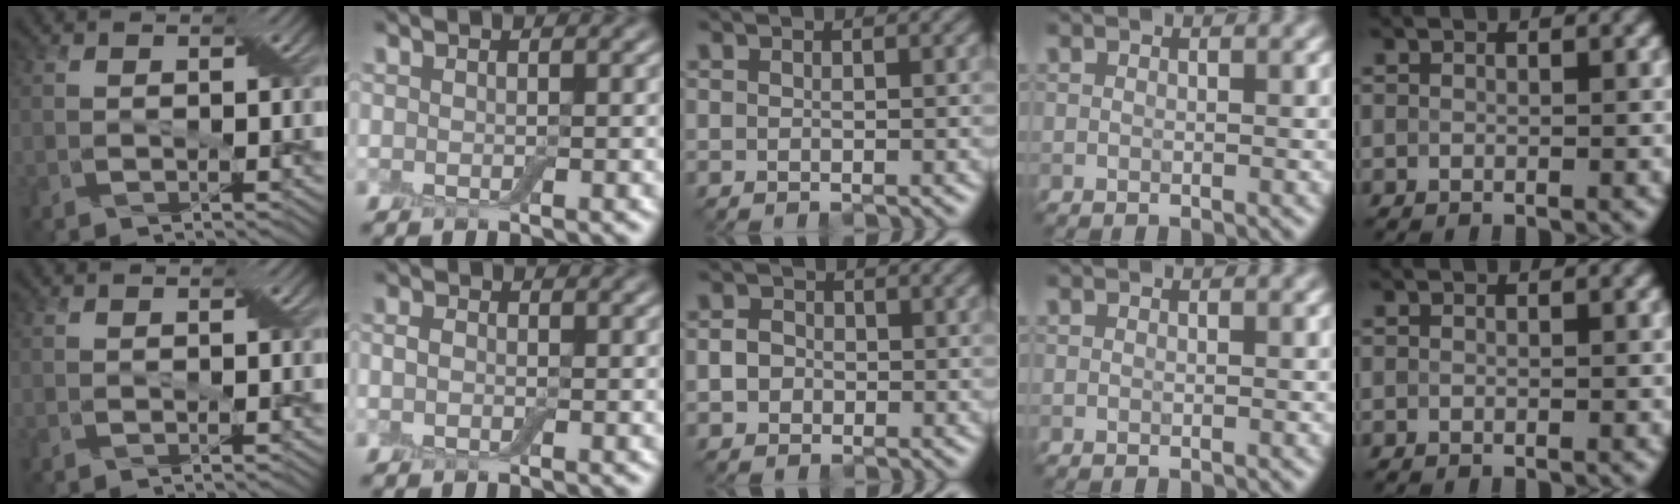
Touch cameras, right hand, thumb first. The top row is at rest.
{"index": {"total": 1.0, "force": [-0.2, 0.7, 0.6], "torque": [-0.012, 0.004, -0.006]}, "middle": {"total": 1.7, "force": [-0.5, 1.5, 0.6], "torque": [-0.004, 0.000, -0.015]}}